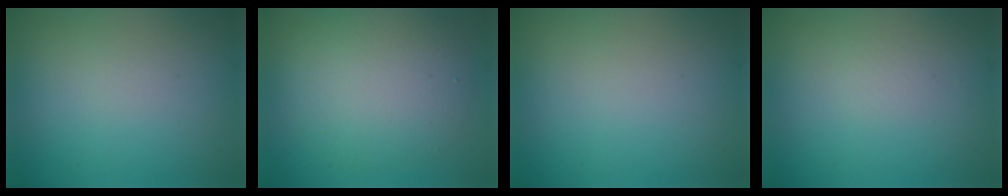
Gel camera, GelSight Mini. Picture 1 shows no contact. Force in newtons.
{"total": 6.1, "press": 6.1, "slide": 0.1}
{"total": 0.0}
{"total": 0.5, "press": 0.5, "slide": 0.1}